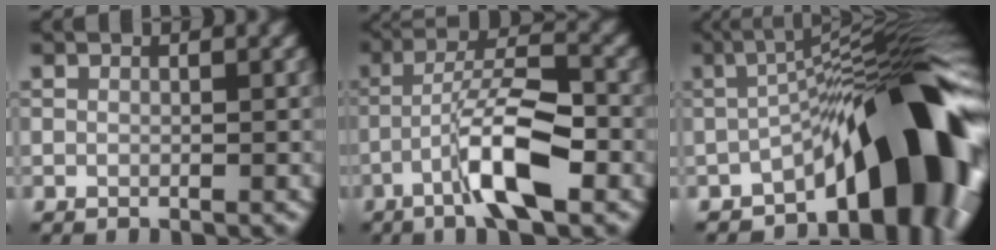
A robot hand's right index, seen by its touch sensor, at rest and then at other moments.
{"total": 7.6, "force": [-3.6, 1.7, 6.5], "torque": [-0.115, 0.016, -0.067]}
{"total": 14.2, "force": [-5.6, 5.2, 12.0], "torque": [-0.132, 0.023, -0.096]}